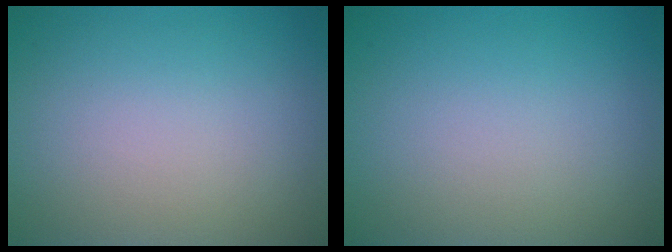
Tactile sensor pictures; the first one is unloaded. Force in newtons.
{"total": 0.0}